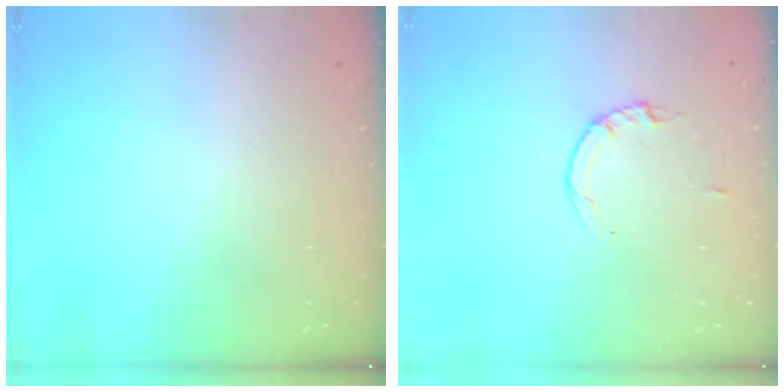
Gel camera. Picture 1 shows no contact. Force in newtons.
{"total": 2.2, "press": 2.1, "slide": 0.3}